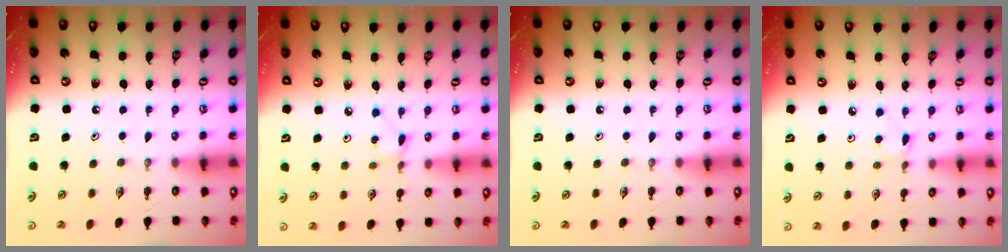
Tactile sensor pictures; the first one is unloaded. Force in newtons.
{"total": 1.3, "press": 1.3, "slide": 0.1}
{"total": 0.0}
{"total": 2.2, "press": 2.2, "slide": 0.3}